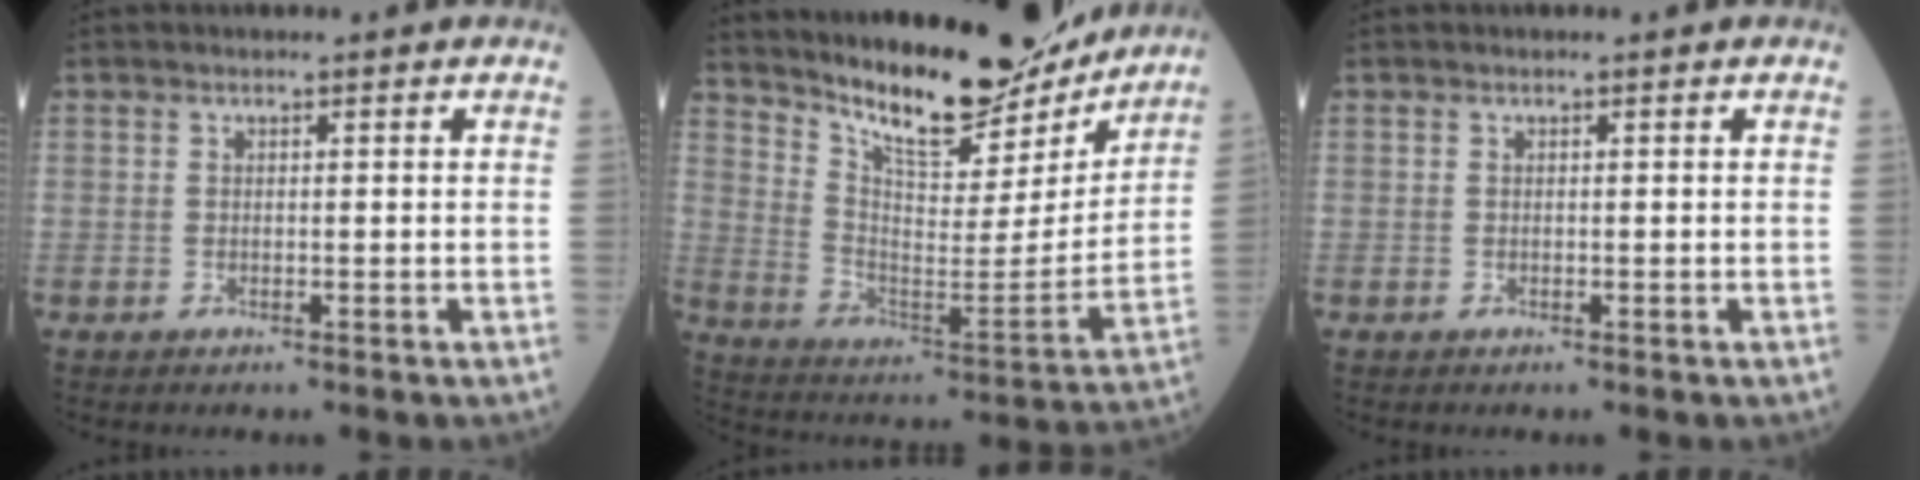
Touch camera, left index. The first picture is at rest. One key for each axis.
{"total": 18.2, "fx": 16.2, "fy": 4.5, "fz": 7.1, "tx": -0.119, "ty": -0.033, "tz": 0.253}
{"total": 0.0}